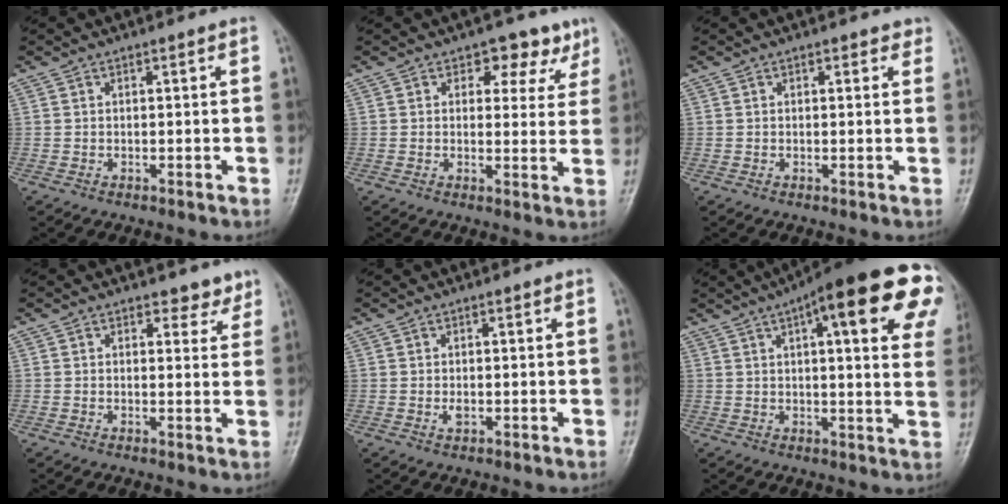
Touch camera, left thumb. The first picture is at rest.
{"total": 6.8, "force": [4.4, 4.4, 2.6], "torque": [0.006, -0.022, 0.044]}
{"total": 1.6, "force": [1.1, 1.0, 0.7], "torque": [0.009, -0.004, 0.007]}
{"total": 3.3, "force": [2.7, 1.8, 0.6], "torque": [0.017, -0.019, 0.026]}
{"total": 1.2, "force": [-0.1, 0.8, 0.9], "torque": [-0.015, -0.002, -0.001]}
{"total": 24.7, "force": [11.0, 6.9, 21.0], "torque": [-0.237, 0.012, 0.135]}